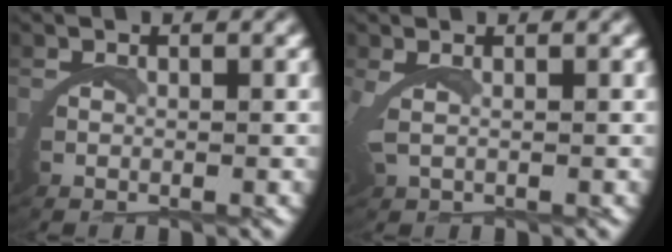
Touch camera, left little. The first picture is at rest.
{"total": 1.6, "force": [0.8, 0.3, 1.4], "torque": [-0.044, -0.003, 0.019]}